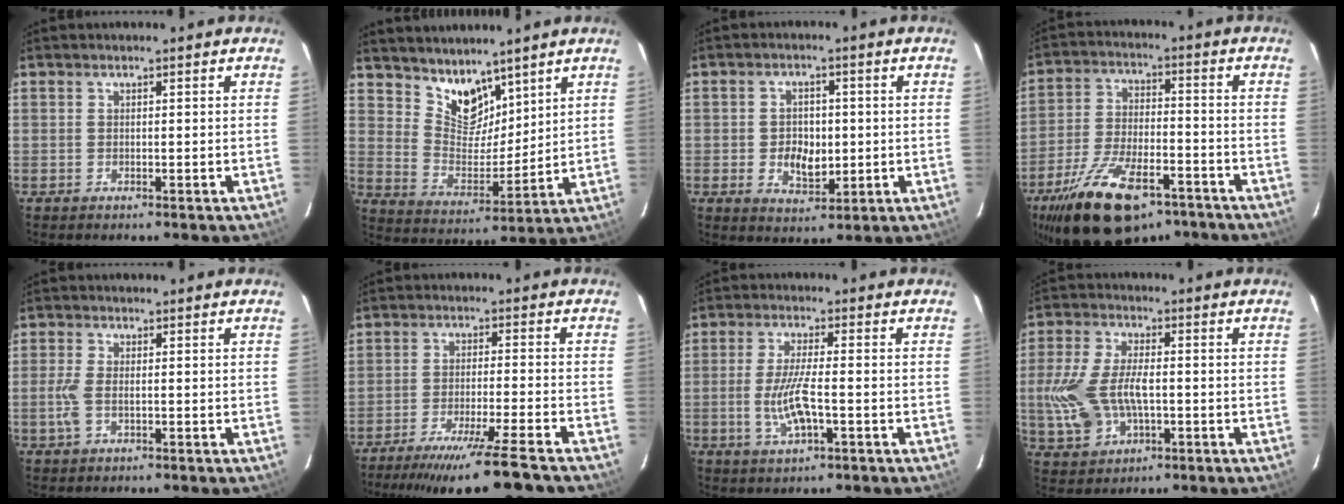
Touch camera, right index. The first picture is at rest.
{"total": 9.6, "force": [7.5, 4.9, 3.5], "torque": [-0.060, 0.004, 0.148]}
{"total": 6.2, "force": [-0.8, 4.3, 4.4], "torque": [-0.083, 0.001, -0.006]}
{"total": 18.9, "force": [-12.5, 8.1, 11.7], "torque": [-0.230, -0.020, -0.202]}
{"total": 3.4, "force": [-0.8, 1.4, 3.0], "torque": [-0.074, 0.000, -0.017]}
{"total": 13.0, "force": [-10.8, -1.2, 7.2], "torque": [-0.141, -0.029, -0.176]}
{"total": 7.5, "force": [-2.0, 1.7, 7.0], "torque": [-0.141, -0.006, -0.038]}
{"total": 11.9, "force": [-1.6, 6.8, 9.6], "torque": [-0.215, 0.004, -0.025]}